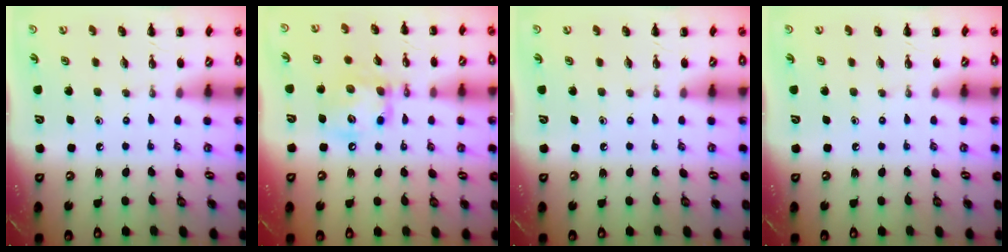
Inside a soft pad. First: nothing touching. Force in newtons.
{"total": 13.6, "press": 13.5, "slide": 1.2}
{"total": 0.0}
{"total": 0.0}